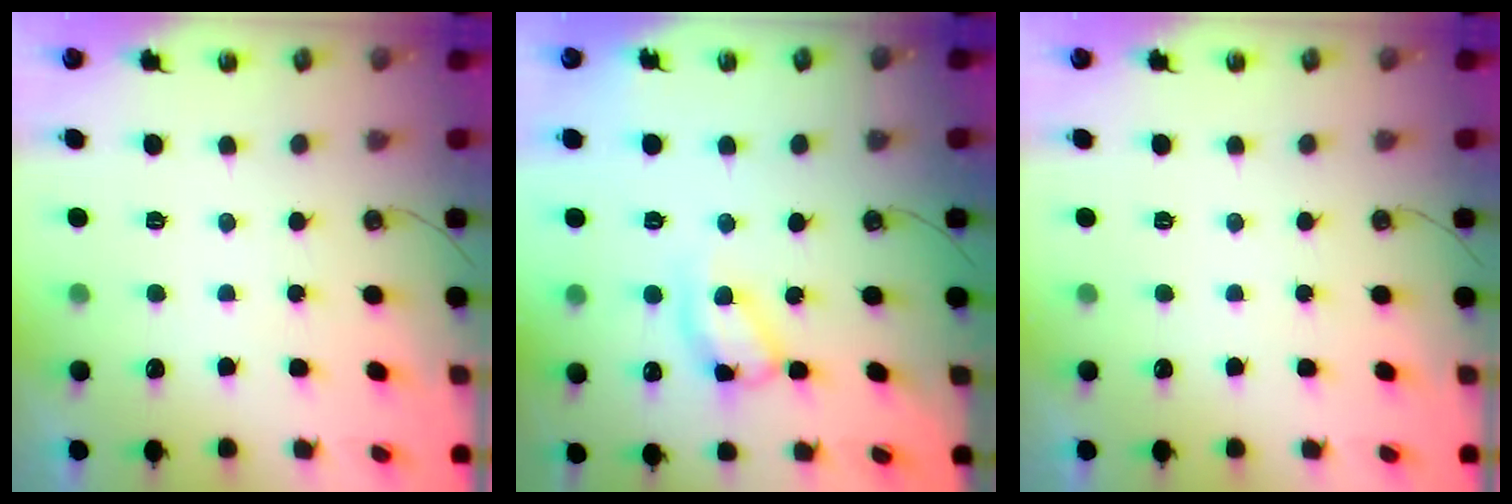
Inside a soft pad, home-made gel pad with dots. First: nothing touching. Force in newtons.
{"total": 14.1, "press": 14.1, "slide": 0.9}
{"total": 0.0}